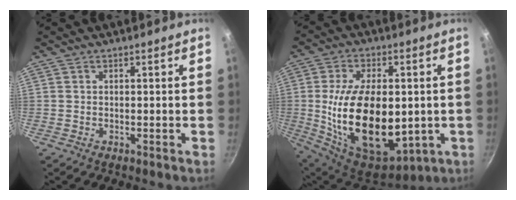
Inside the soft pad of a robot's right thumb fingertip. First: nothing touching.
{"total": 24.8, "force": [-1.3, 14.2, 20.2], "torque": [-0.345, -0.012, 0.000]}